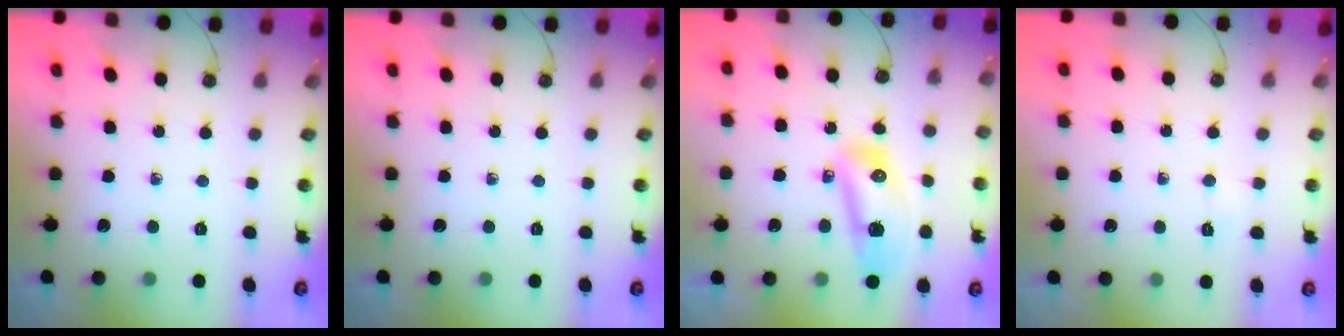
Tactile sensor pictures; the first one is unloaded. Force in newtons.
{"total": 0.0}
{"total": 12.9, "press": 12.9, "slide": 1.5}
{"total": 2.8, "press": 2.7, "slide": 0.4}